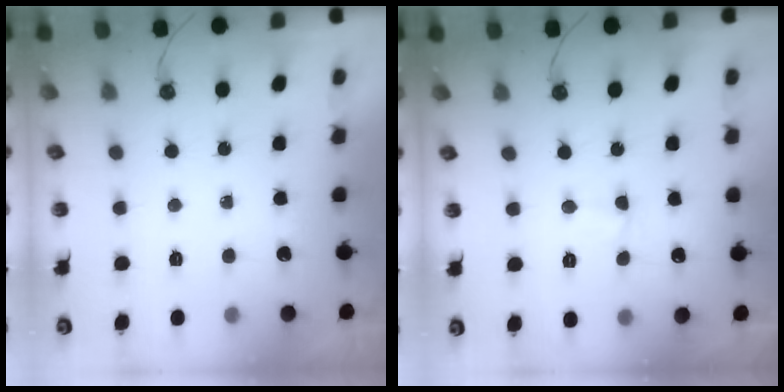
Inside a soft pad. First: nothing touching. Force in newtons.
{"total": 2.2, "press": 2.1, "slide": 0.5}